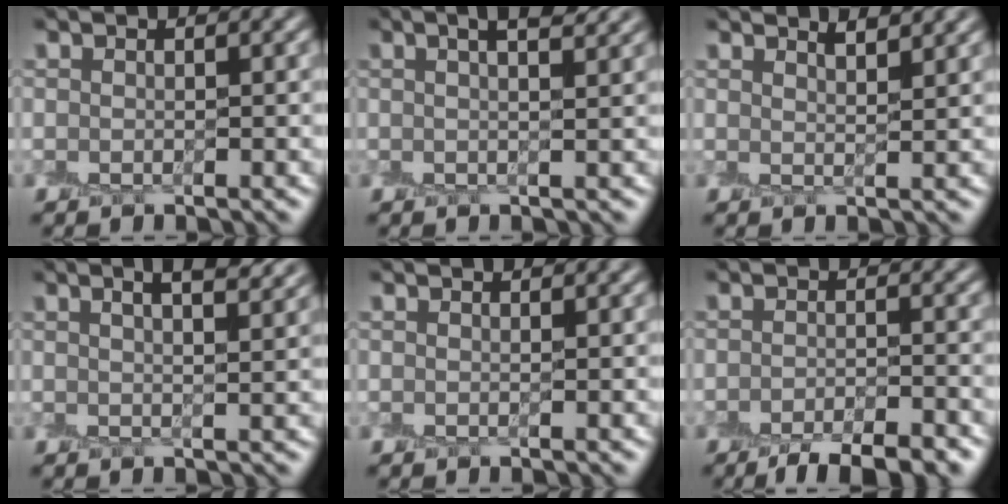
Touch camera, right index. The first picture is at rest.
{"total": 4.0, "force": [2.1, 1.1, 3.3], "torque": [-0.035, 0.015, 0.007]}
{"total": 2.9, "force": [2.4, 0.8, 1.4], "torque": [0.000, 0.010, 0.019]}
{"total": 4.4, "force": [2.6, 1.2, 3.3], "torque": [-0.034, 0.015, 0.022]}
{"total": 0.5, "force": [0.4, 0.1, 0.4], "torque": [-0.005, 0.001, 0.004]}
{"total": 5.0, "force": [-3.7, 1.3, 3.1], "torque": [-0.037, 0.000, -0.060]}